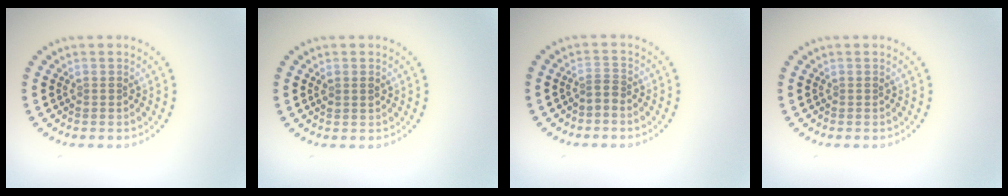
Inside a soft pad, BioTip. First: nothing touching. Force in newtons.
{"total": 0.9, "press": 0.8, "slide": 0.2}
{"total": 1.1, "press": 0.7, "slide": 0.9}
{"total": 0.0}